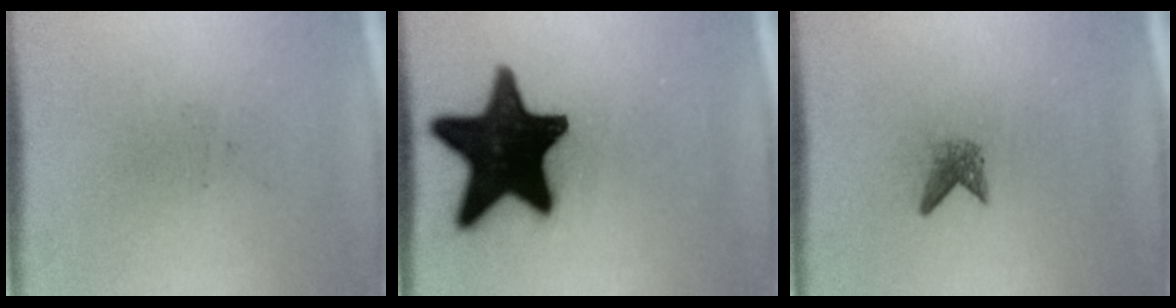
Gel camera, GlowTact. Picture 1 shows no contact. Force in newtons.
{"total": 20.0}
{"total": 1.6}